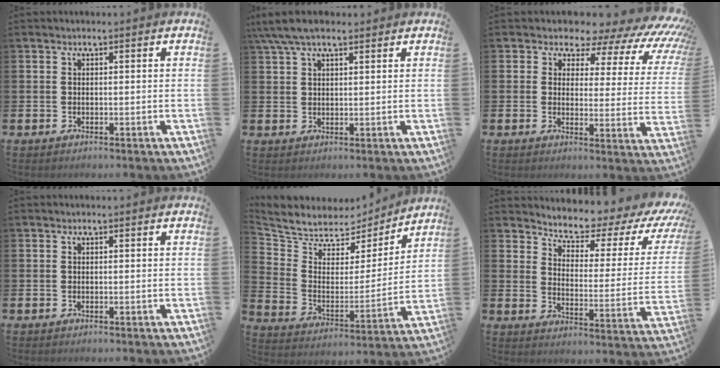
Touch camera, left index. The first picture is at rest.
{"total": 5.4, "force": [4.2, 1.7, 3.0], "torque": [-0.060, -0.007, 0.077]}
{"total": 5.6, "force": [4.5, 2.8, 1.8], "torque": [-0.030, -0.054, 0.065]}
{"total": 0.0}
{"total": 6.5, "force": [5.9, 2.6, 0.2], "torque": [-0.049, -0.054, 0.099]}
{"total": 5.6, "force": [5.2, 1.6, 1.5], "torque": [-0.043, -0.053, 0.079]}